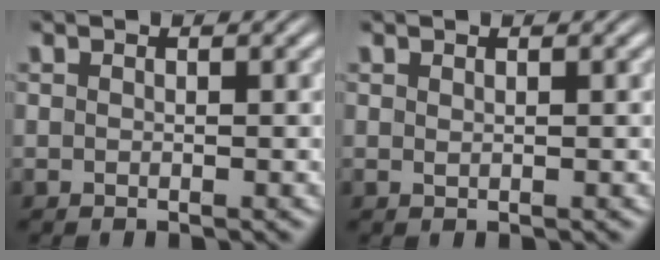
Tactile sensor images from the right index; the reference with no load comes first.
{"total": 0.5, "force": [0.3, -0.4, 0.1], "torque": [0.003, -0.003, 0.011]}